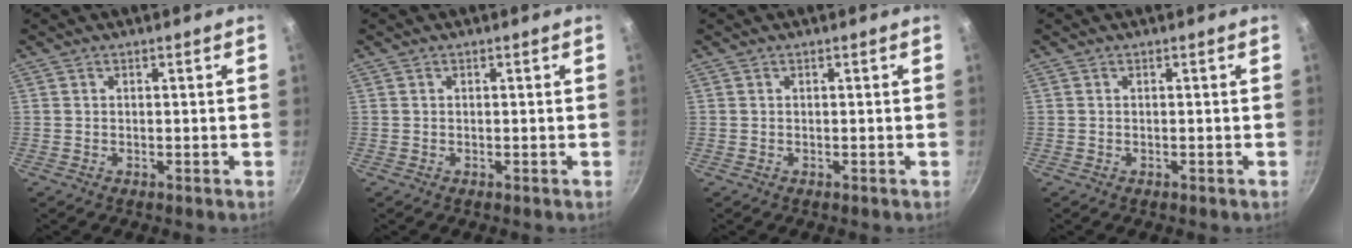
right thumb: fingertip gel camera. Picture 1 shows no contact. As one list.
[{"total": 0.0}, {"total": 0.0}, {"total": 0.0}]